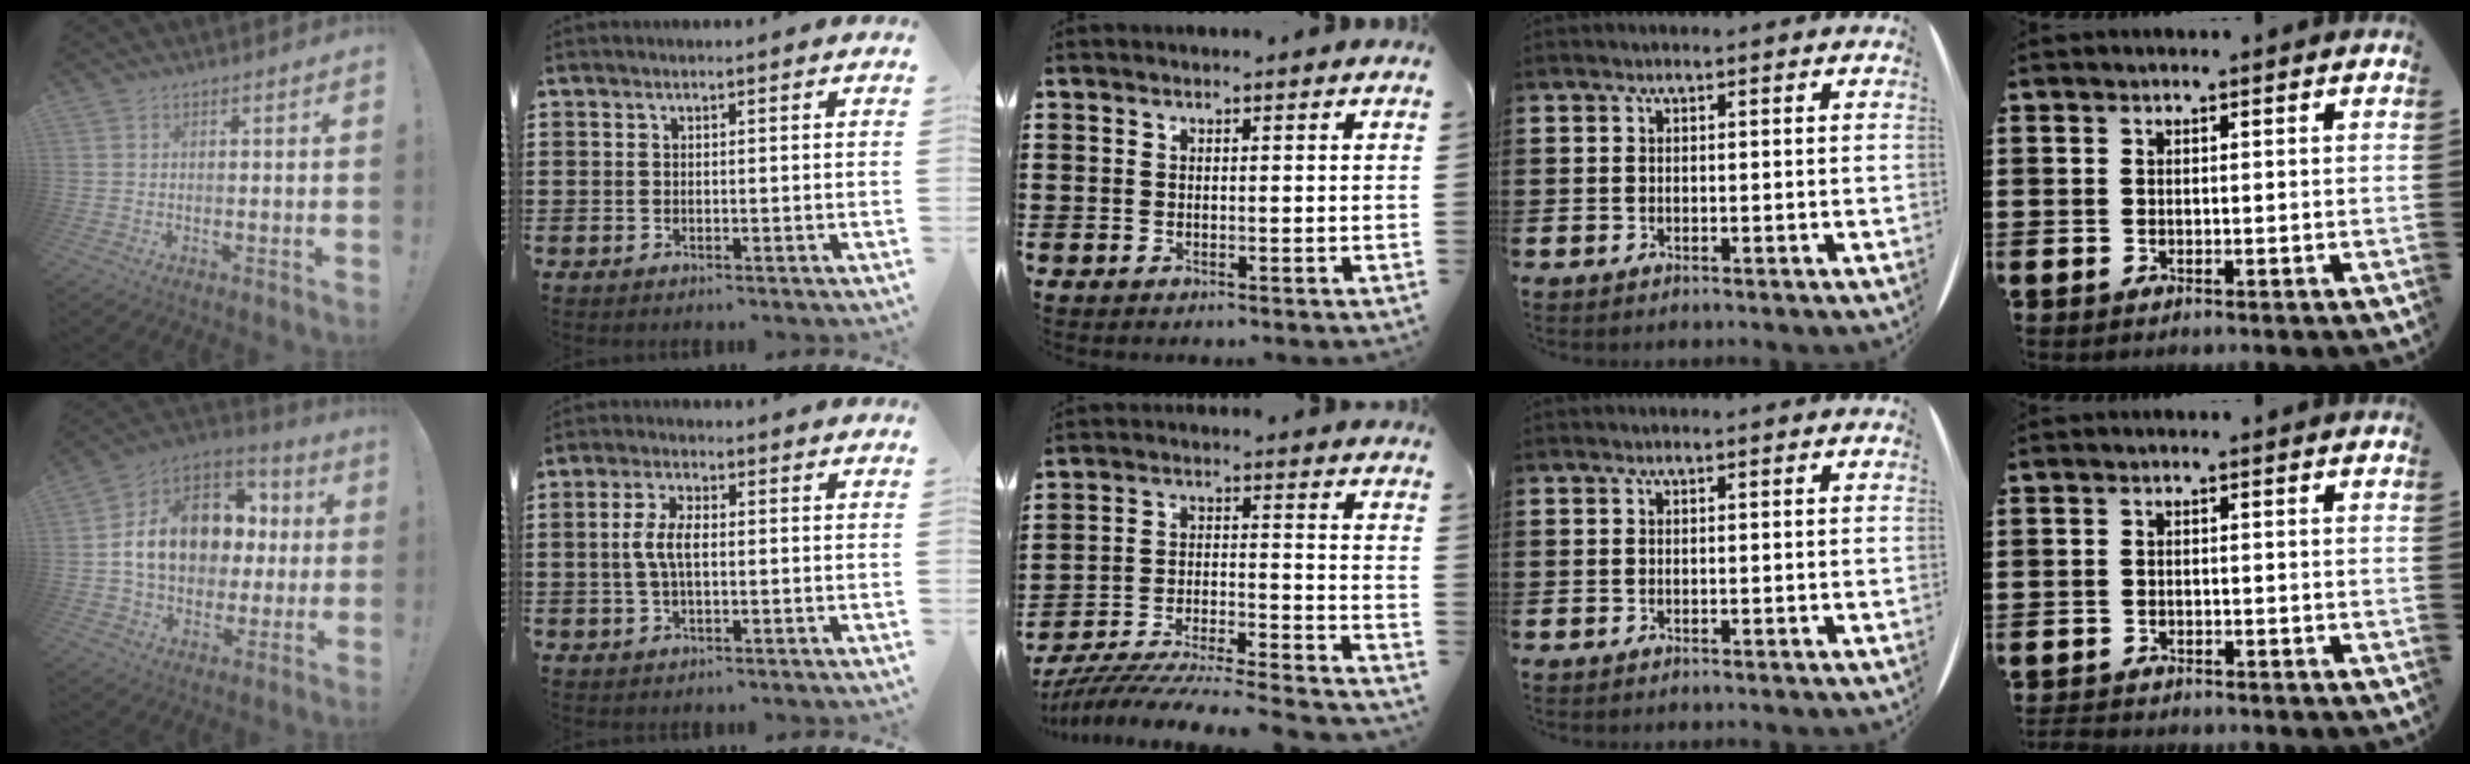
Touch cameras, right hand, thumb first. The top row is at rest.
{"thumb": {"total": 17.8, "force": [2.2, 13.6, 11.2], "torque": [-0.171, 0.009, 0.059]}, "index": {"total": 5.1, "force": [0.0, 2.2, 4.6], "torque": [-0.109, -0.002, -0.009]}, "middle": {"total": 7.2, "force": [-7.0, -0.4, 1.7], "torque": [-0.037, -0.009, -0.143]}, "little": {"total": 1.7, "force": [-1.7, 0.1, 0.0], "torque": [-0.004, 0.001, -0.036]}}